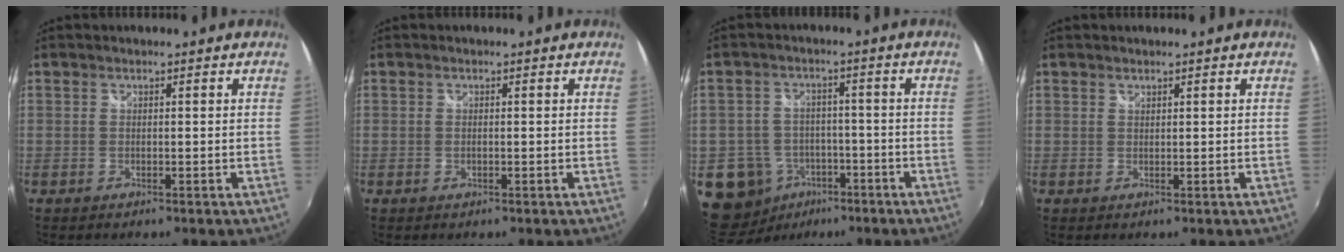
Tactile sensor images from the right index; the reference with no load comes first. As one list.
[{"total": 0.6, "force": [-0.1, 0.3, 0.5], "torque": [-0.012, -0.001, -0.003]}, {"total": 10.9, "force": [-4.7, 9.4, 2.9], "torque": [-0.094, 0.015, -0.058]}, {"total": 0.5, "force": [0.5, 0.1, -0.1], "torque": [0.003, 0.000, 0.010]}]